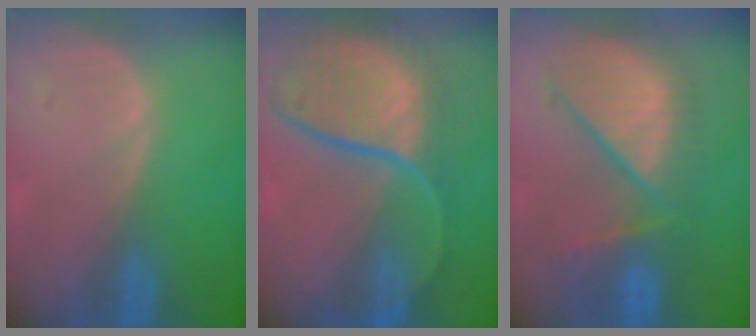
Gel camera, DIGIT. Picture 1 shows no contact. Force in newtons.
{"total": 12.2, "press": 9.9, "slide": 7.0}
{"total": 10.6, "press": 9.9, "slide": 4.0}